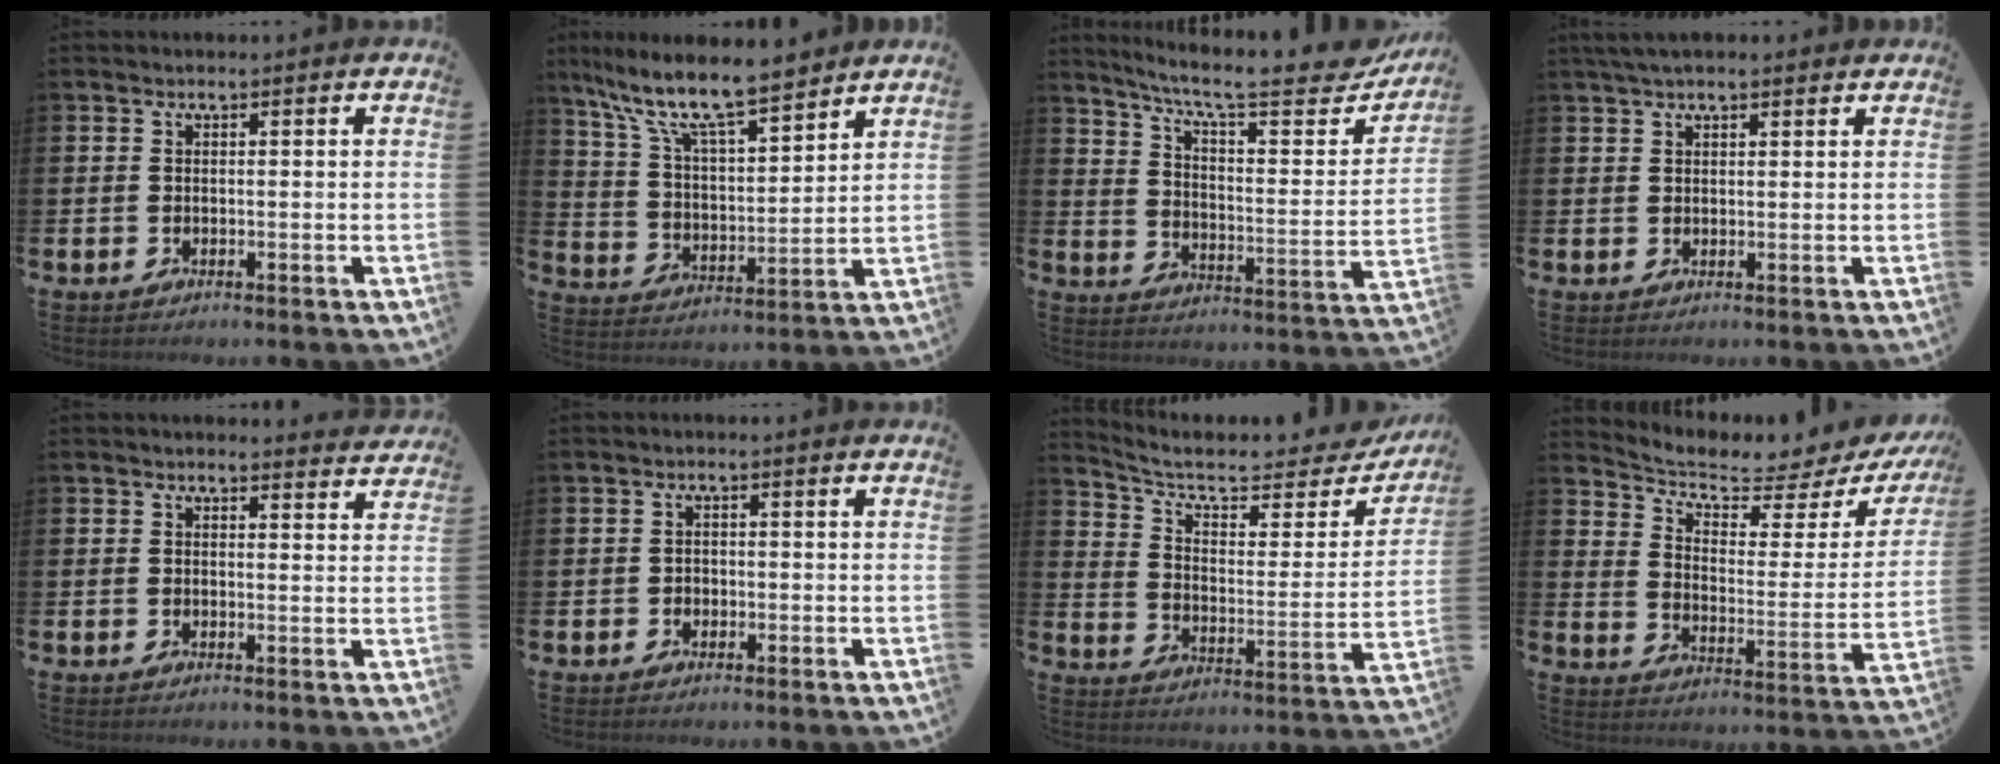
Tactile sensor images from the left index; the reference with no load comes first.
{"total": 10.8, "force": [9.5, 2.1, 4.8], "torque": [-0.127, -0.056, 0.164]}
{"total": 9.1, "force": [7.6, 1.6, 4.8], "torque": [-0.105, -0.052, 0.118]}
{"total": 2.5, "force": [2.1, 0.7, 1.2], "torque": [-0.025, 0.003, 0.039]}
{"total": 2.4, "force": [2.4, 0.3, 0.0], "torque": [0.003, -0.016, 0.042]}
{"total": 1.1, "force": [-0.4, 1.0, 0.3], "torque": [-0.007, 0.005, -0.009]}
{"total": 7.6, "force": [6.2, 2.5, 3.6], "torque": [-0.098, -0.040, 0.100]}
{"total": 4.8, "force": [4.3, 1.3, 1.8], "torque": [-0.060, -0.044, 0.062]}